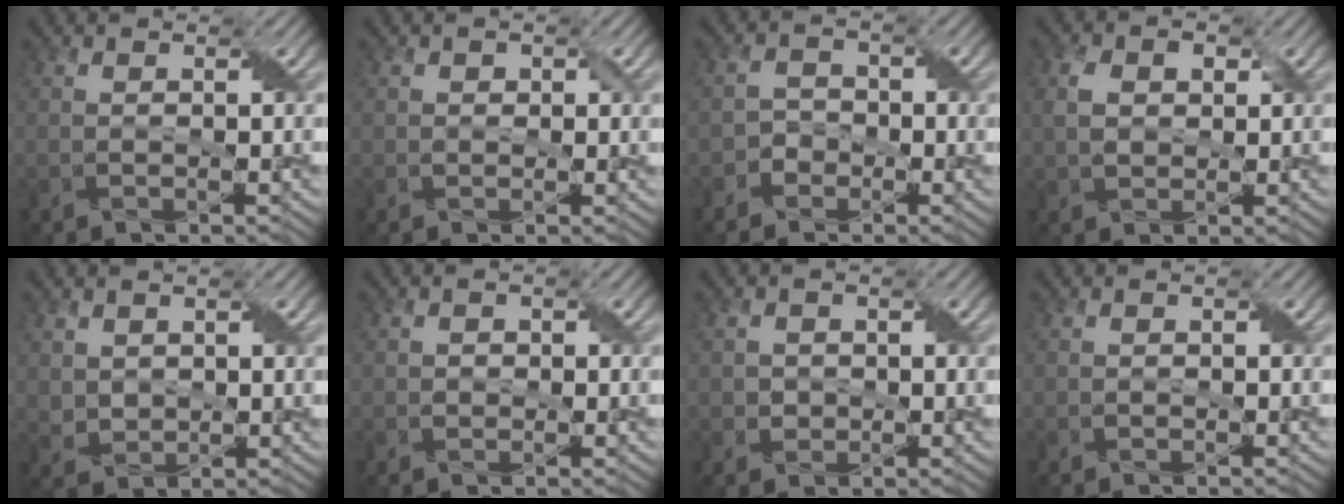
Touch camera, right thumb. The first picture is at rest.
{"total": 1.1, "force": [0.2, 1.0, 0.6], "torque": [-0.012, -0.001, 0.003]}
{"total": 2.3, "force": [-1.4, 1.8, 0.5], "torque": [-0.007, 0.008, -0.032]}
{"total": 4.1, "force": [1.0, 2.8, 2.8], "torque": [-0.062, 0.006, 0.015]}
{"total": 2.9, "force": [1.7, 2.0, 1.2], "torque": [-0.037, -0.005, 0.033]}
{"total": 1.2, "force": [0.0, 1.1, 0.5], "torque": [-0.010, -0.003, -0.002]}
{"total": 1.8, "force": [0.0, 1.7, 0.6], "torque": [-0.015, -0.003, -0.003]}
{"total": 0.5, "force": [-0.1, 0.4, 0.3], "torque": [-0.005, -0.002, -0.001]}